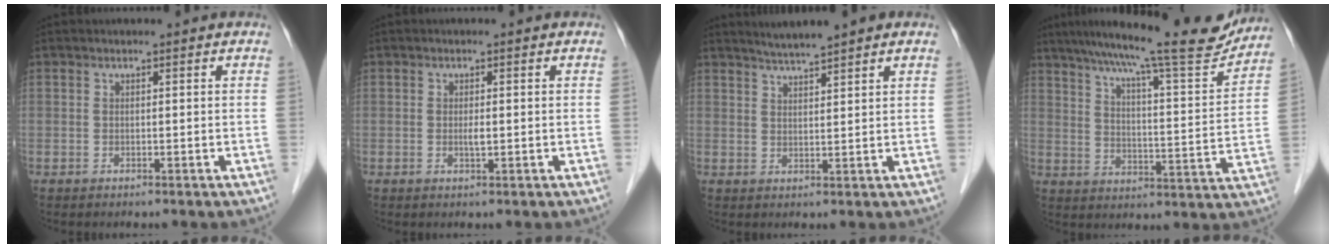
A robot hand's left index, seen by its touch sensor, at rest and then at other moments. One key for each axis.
{"total": 1.1, "fx": -0.2, "fy": 0.2, "fz": 1.1, "tx": -0.020, "ty": -0.005, "tz": -0.003}
{"total": 4.9, "fx": 4.2, "fy": -0.1, "fz": 2.5, "tx": -0.047, "ty": 0.015, "tz": 0.075}
{"total": 19.9, "fx": 17.3, "fy": 1.5, "fz": 9.6, "tx": -0.156, "ty": -0.018, "tz": 0.239}